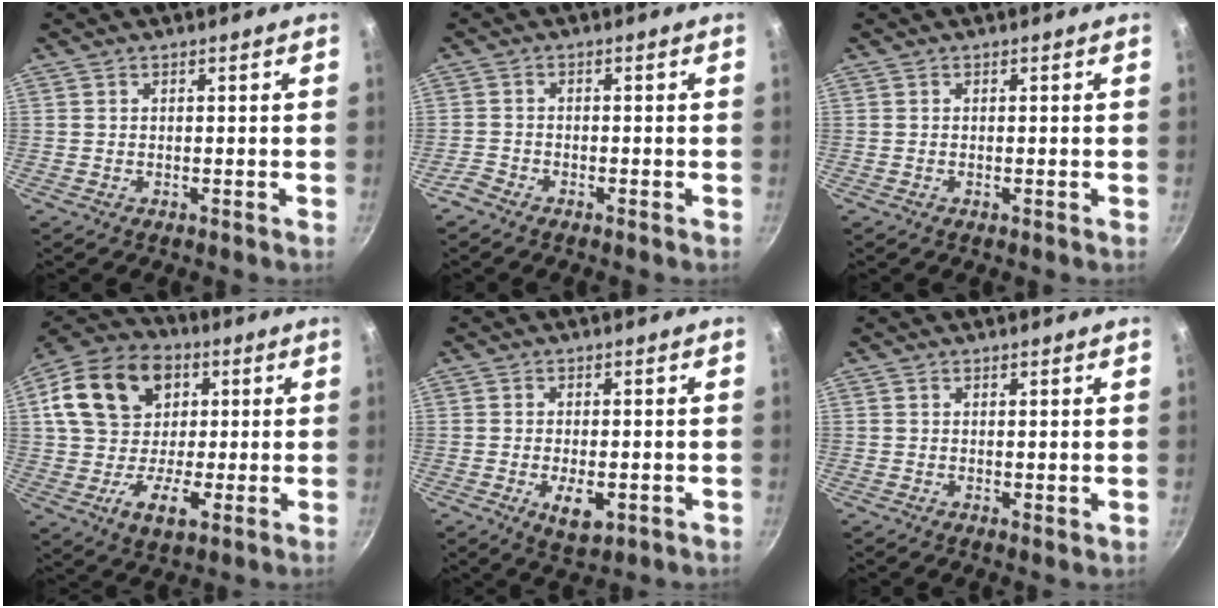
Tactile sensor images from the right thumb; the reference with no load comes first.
{"total": 2.0, "force": [-1.8, 0.8, 0.5], "torque": [-0.021, 0.014, -0.040]}
{"total": 0.0}
{"total": 20.3, "force": [4.4, 15.5, 12.3], "torque": [-0.198, 0.027, 0.071]}
{"total": 5.6, "force": [-1.5, 2.7, 4.7], "torque": [-0.070, -0.004, -0.017]}
{"total": 1.0, "force": [0.6, 0.4, 0.6], "torque": [-0.006, -0.012, 0.007]}